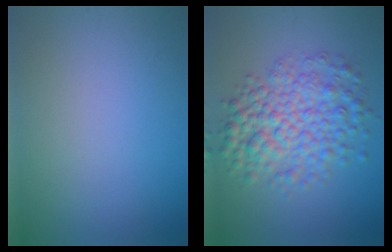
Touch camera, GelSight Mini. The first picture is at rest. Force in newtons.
{"total": 6.7, "press": 6.7, "slide": 0.1}